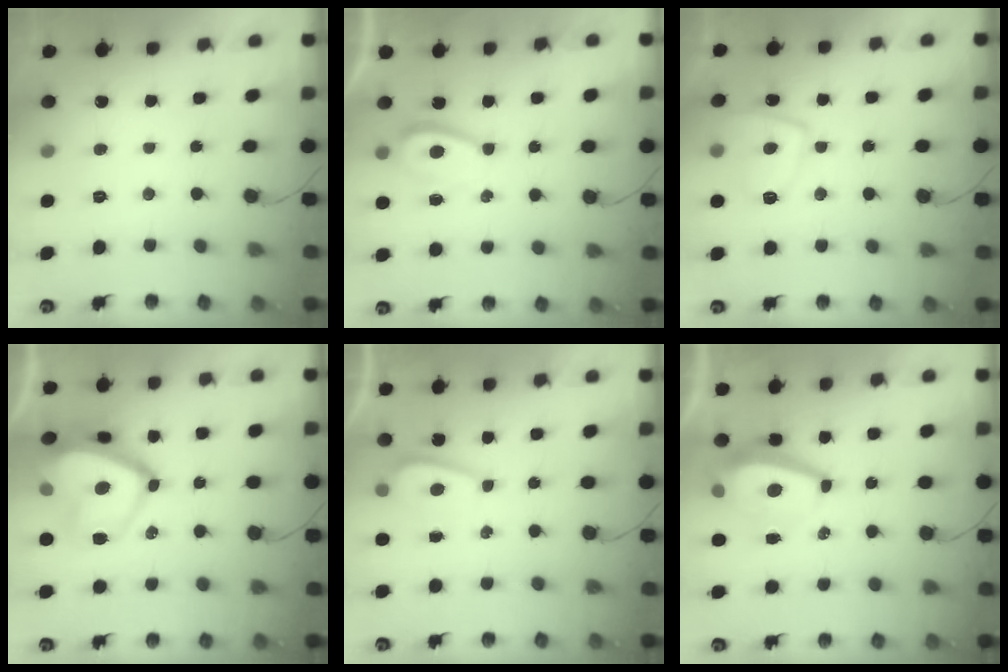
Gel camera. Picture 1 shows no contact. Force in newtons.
{"total": 3.2, "press": 3.2, "slide": 0.6}
{"total": 9.8, "press": 9.7, "slide": 1.4}
{"total": 18.0, "press": 17.9, "slide": 1.8}
{"total": 3.4, "press": 3.4, "slide": 0.5}
{"total": 7.8, "press": 7.7, "slide": 1.1}